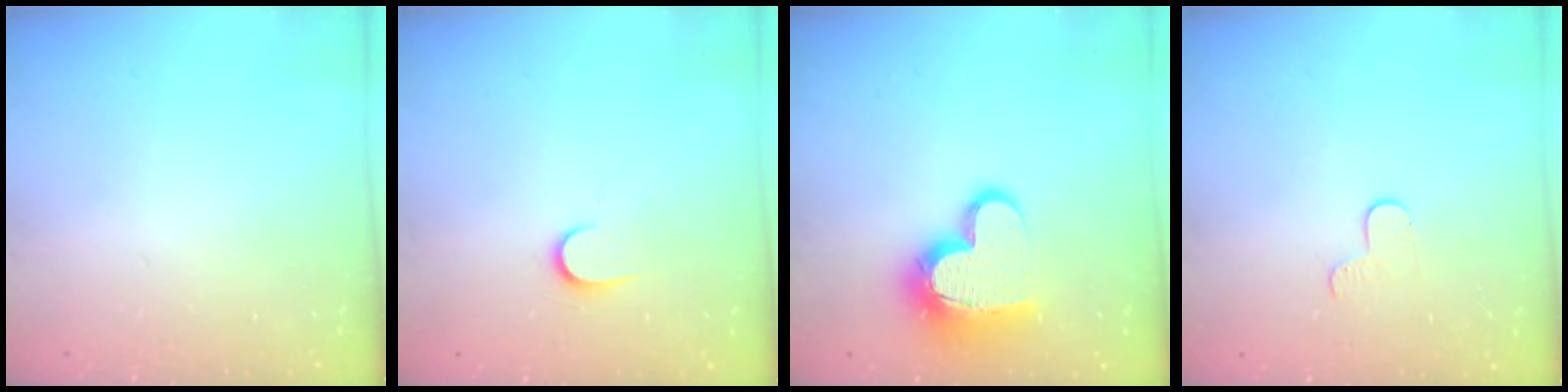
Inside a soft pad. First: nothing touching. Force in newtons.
{"total": 6.9, "press": 6.9, "slide": 0.8}
{"total": 14.7, "press": 14.6, "slide": 1.2}
{"total": 3.9, "press": 3.9, "slide": 0.4}